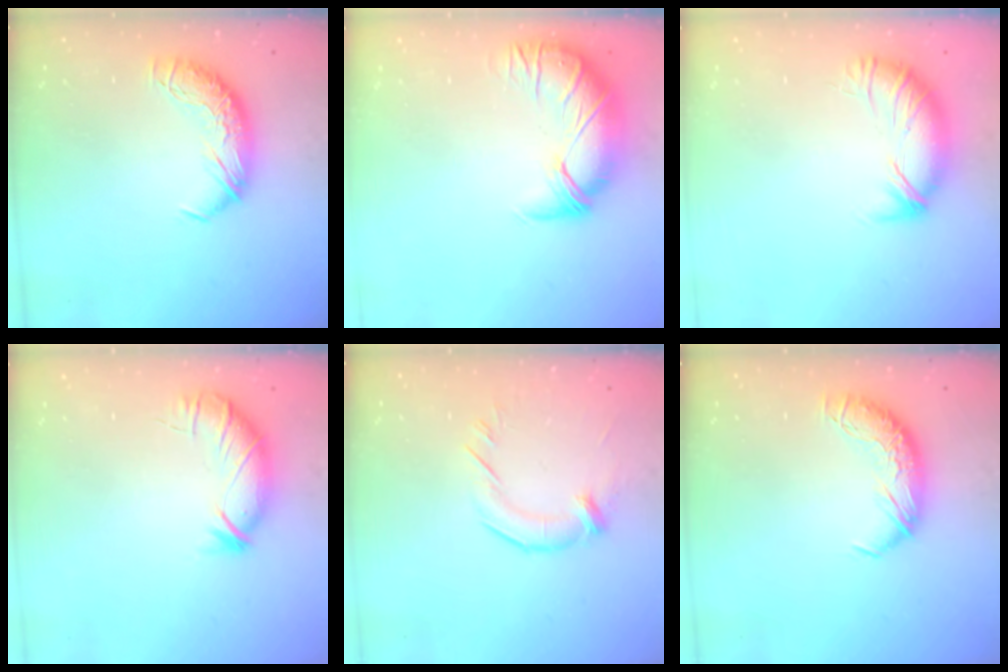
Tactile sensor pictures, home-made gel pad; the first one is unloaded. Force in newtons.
{"total": 2.7, "press": 0.2, "slide": 2.7}
{"total": 3.1, "press": 2.3, "slide": 2.1}
{"total": 3.8, "press": 3.4, "slide": 1.6}
{"total": 1.9, "press": 1.6, "slide": 1.1}
{"total": 0.0}